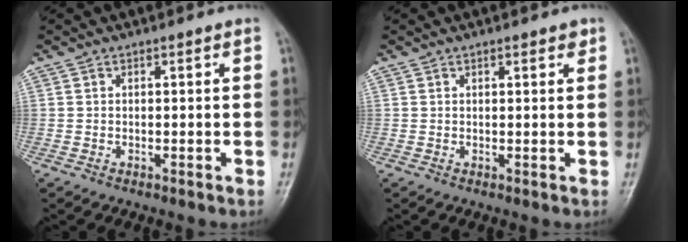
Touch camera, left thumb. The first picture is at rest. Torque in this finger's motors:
{"motor_torque": [-0.24, 0.12, -0.20, -0.21, 0.00]}